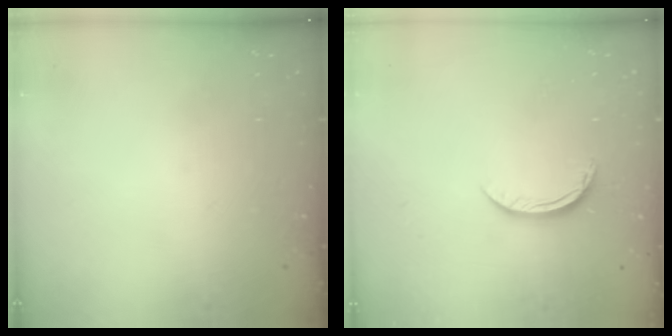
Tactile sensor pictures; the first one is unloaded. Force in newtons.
{"total": 4.9, "press": 4.8, "slide": 0.6}